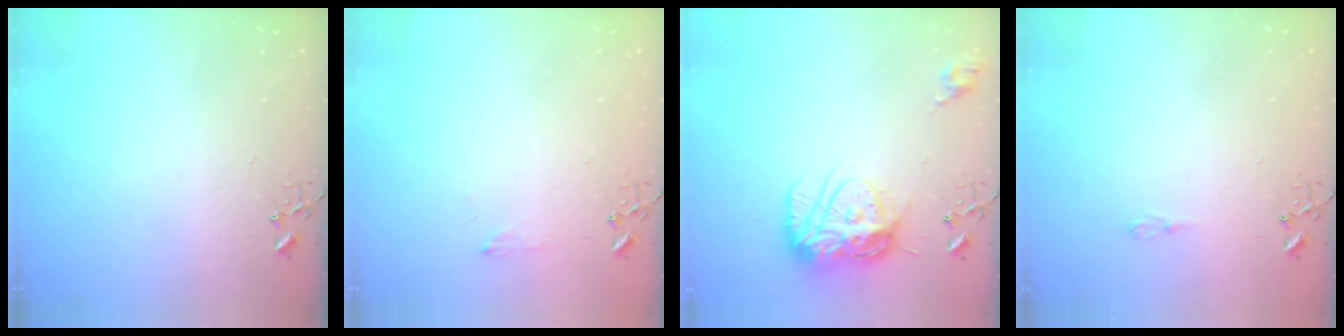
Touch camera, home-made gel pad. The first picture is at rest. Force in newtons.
{"total": 6.3, "press": 6.2, "slide": 0.8}
{"total": 15.2, "press": 15.1, "slide": 1.5}
{"total": 6.5, "press": 6.5, "slide": 0.6}